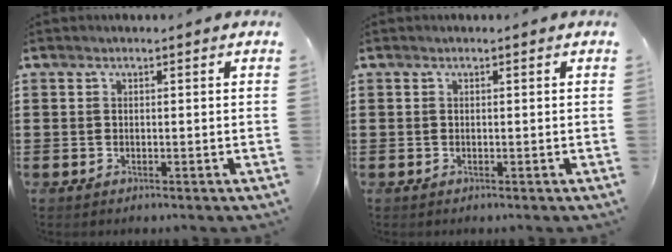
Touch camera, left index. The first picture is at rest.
{"total": 0.0}